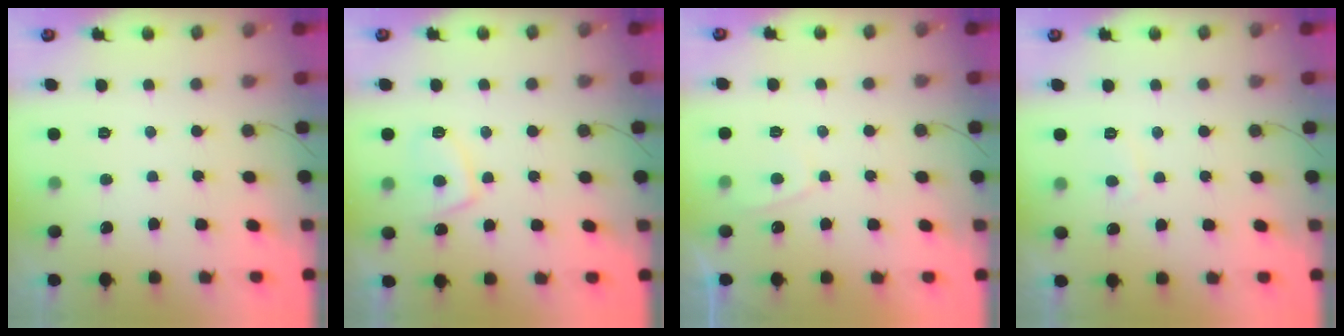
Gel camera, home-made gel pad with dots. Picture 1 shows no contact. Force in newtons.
{"total": 6.7, "press": 6.6, "slide": 1.1}
{"total": 1.8, "press": 1.7, "slide": 0.6}
{"total": 1.5, "press": 1.3, "slide": 0.6}